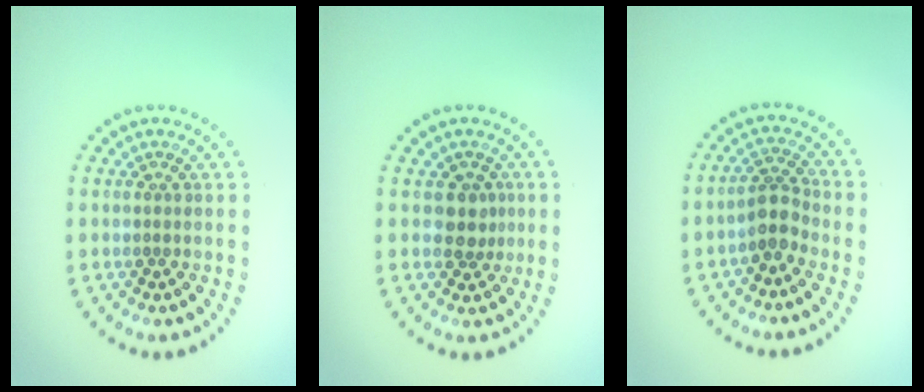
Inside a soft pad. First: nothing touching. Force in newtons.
{"total": 2.0, "press": 1.8, "slide": 0.9}
{"total": 2.5, "press": 2.0, "slide": 1.5}